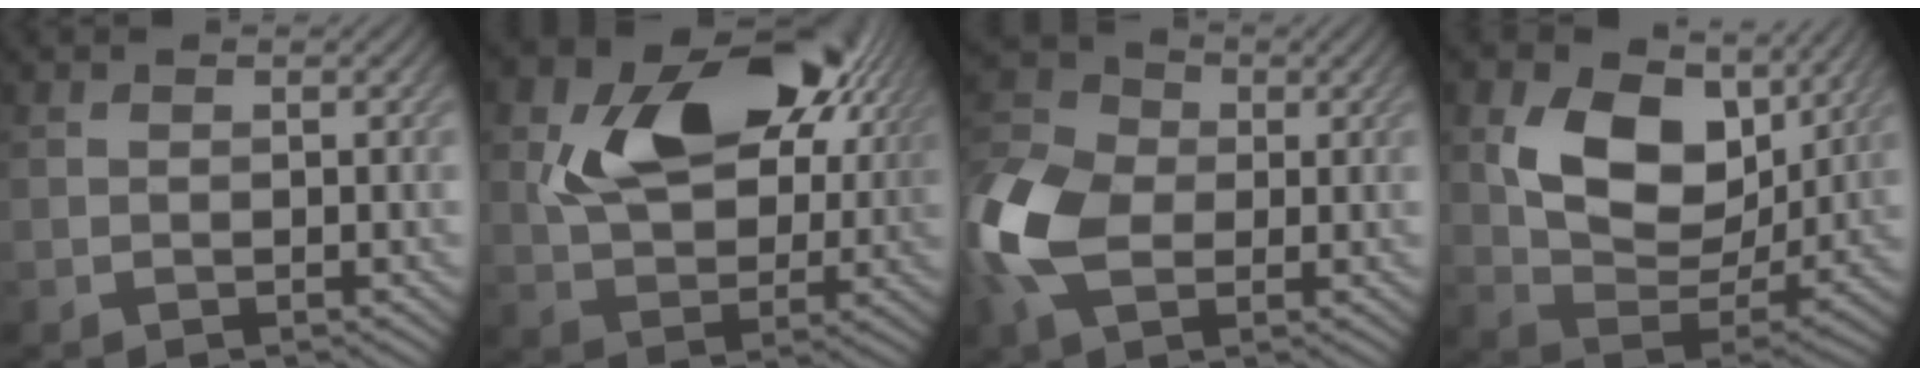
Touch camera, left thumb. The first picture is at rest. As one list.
[{"total": 13.9, "force": [4.5, 9.0, 9.6], "torque": [-0.163, -0.002, 0.077]}, {"total": 11.6, "force": [-1.5, 8.0, 8.3], "torque": [-0.223, 0.005, -0.051]}, {"total": 12.6, "force": [4.4, 8.0, 8.6], "torque": [-0.164, -0.012, 0.079]}]